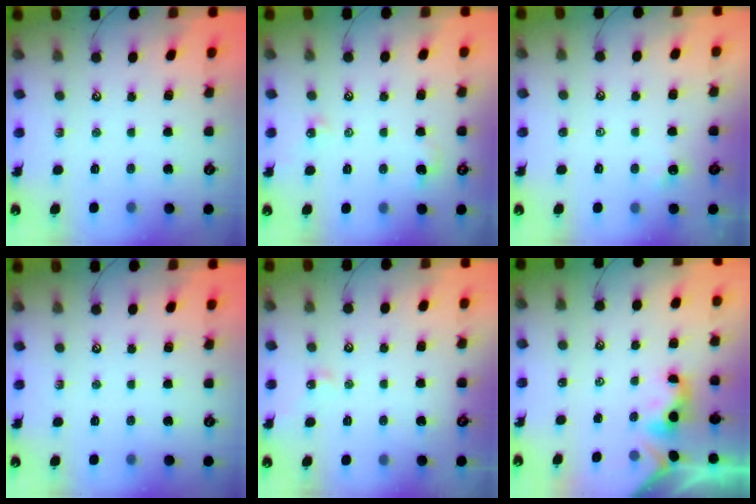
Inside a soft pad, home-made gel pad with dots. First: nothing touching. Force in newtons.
{"total": 3.2, "press": 3.2, "slide": 0.5}
{"total": 0.5, "press": 0.4, "slide": 0.3}
{"total": 0.0}
{"total": 2.8, "press": 2.7, "slide": 0.6}
{"total": 1.1, "press": 1.0, "slide": 0.4}